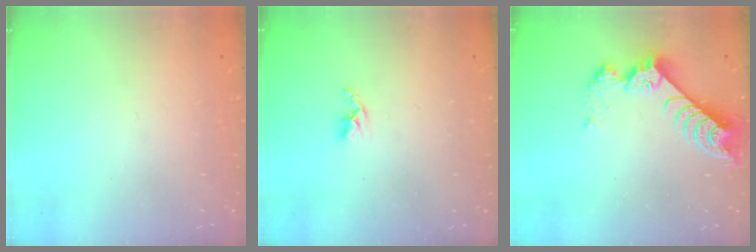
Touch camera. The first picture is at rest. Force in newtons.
{"total": 2.7, "press": 2.7, "slide": 0.5}
{"total": 9.4, "press": 9.3, "slide": 0.8}